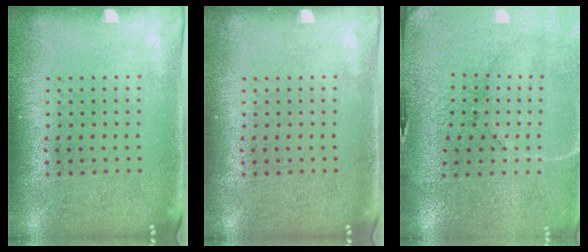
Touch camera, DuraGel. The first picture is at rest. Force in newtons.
{"total": 0.0}
{"total": 3.4, "press": 3.4, "slide": 0.3}